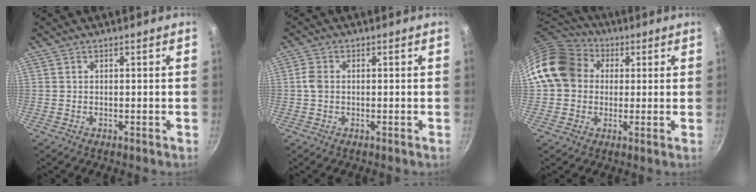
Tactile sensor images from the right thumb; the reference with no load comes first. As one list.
[{"total": 2.5, "force": [-0.1, 1.9, 1.7], "torque": [-0.035, 0.006, -0.005]}, {"total": 15.4, "force": [2.8, 13.1, 7.6], "torque": [-0.123, 0.033, 0.037]}]